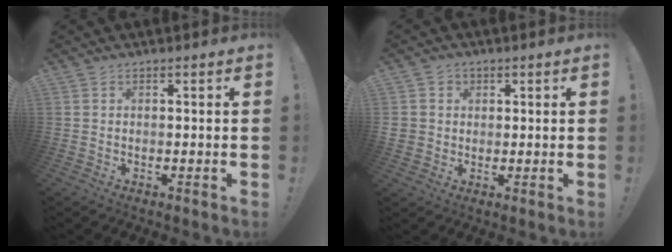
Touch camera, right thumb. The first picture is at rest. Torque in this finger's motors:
{"motor_torque": [-0.02, 0.03, 0.07, -0.06, 0.00]}